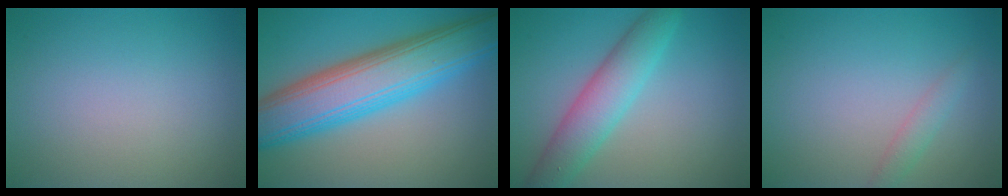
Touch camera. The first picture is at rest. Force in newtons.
{"total": 10.2, "press": 10.2, "slide": 0.4}
{"total": 5.1, "press": 5.1, "slide": 0.2}
{"total": 1.3, "press": 1.3, "slide": 0.1}